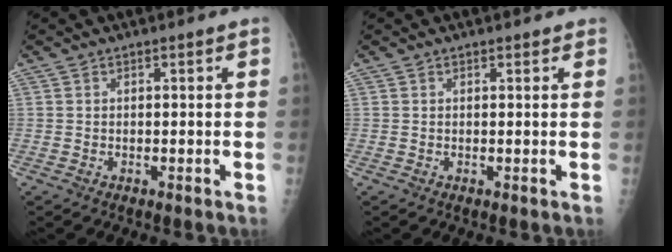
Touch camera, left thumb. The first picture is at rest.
{"total": 0.7, "force": [0.6, 0.4, 0.2], "torque": [-0.002, -0.004, 0.006]}